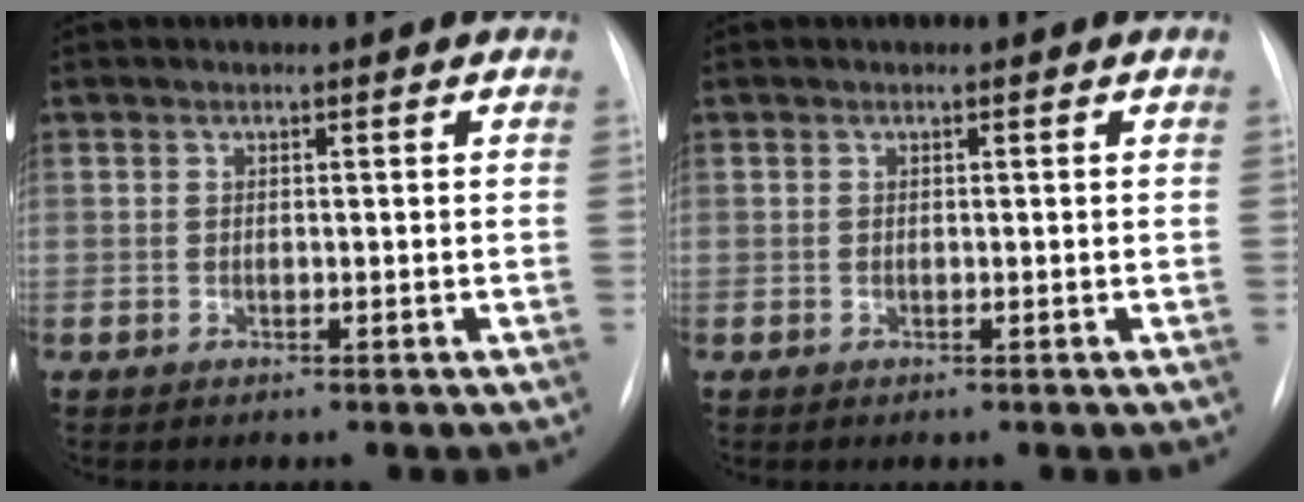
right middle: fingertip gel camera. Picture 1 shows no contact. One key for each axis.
{"total": 0.0}